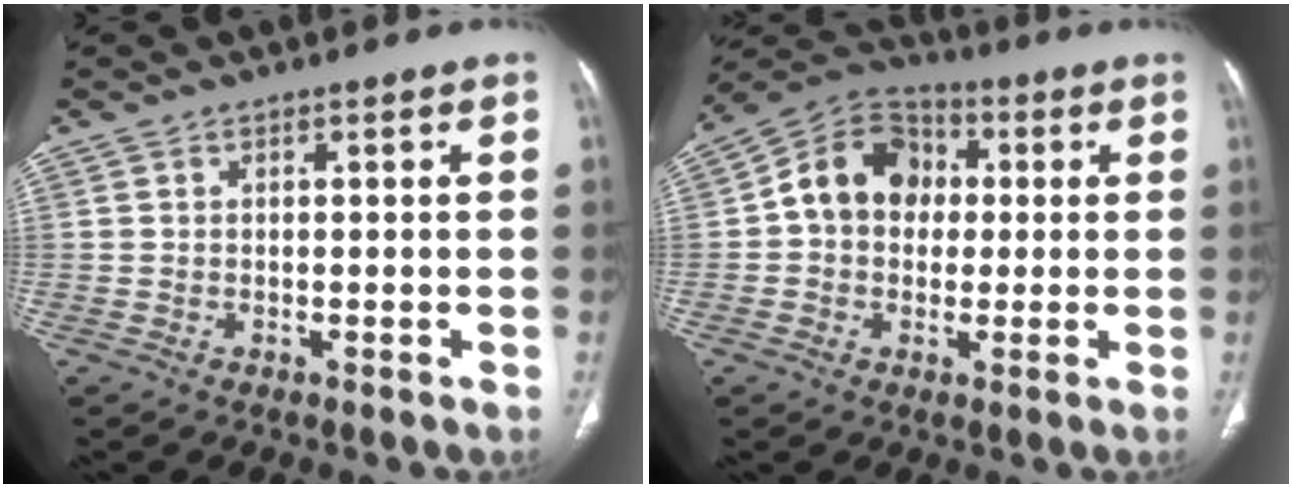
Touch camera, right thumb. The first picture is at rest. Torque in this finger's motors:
{"motor_torque": [0.31, 2.38, 0.56, -0.49, 0.08]}